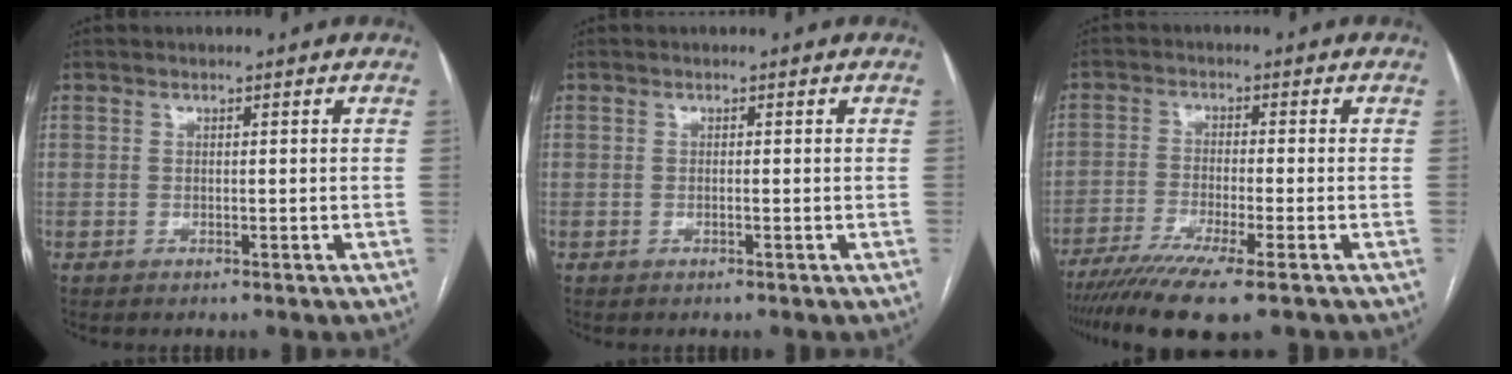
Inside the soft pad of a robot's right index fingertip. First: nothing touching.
{"total": 0.0}
{"total": 11.3, "force": [-8.2, 0.5, 7.7], "torque": [-0.127, -0.022, -0.133]}